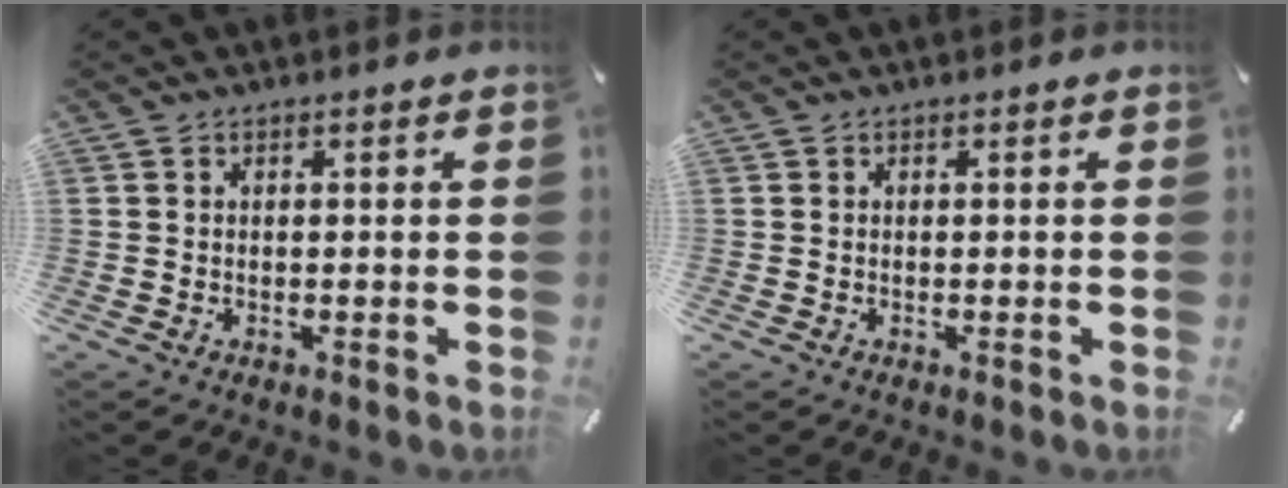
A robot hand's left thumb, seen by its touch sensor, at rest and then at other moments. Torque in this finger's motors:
{"motor_torque": [0.00, 0.00, 0.00, 0.00, 0.00]}